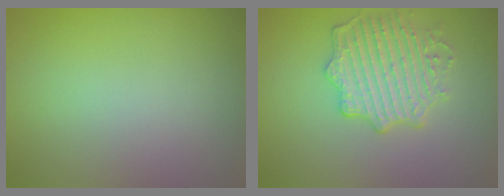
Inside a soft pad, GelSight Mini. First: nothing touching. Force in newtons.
{"total": 3.9, "press": 3.8, "slide": 0.8}